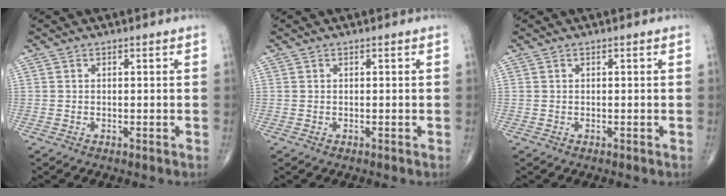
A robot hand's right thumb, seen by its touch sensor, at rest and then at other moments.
{"total": 0.0}
{"total": 0.0}